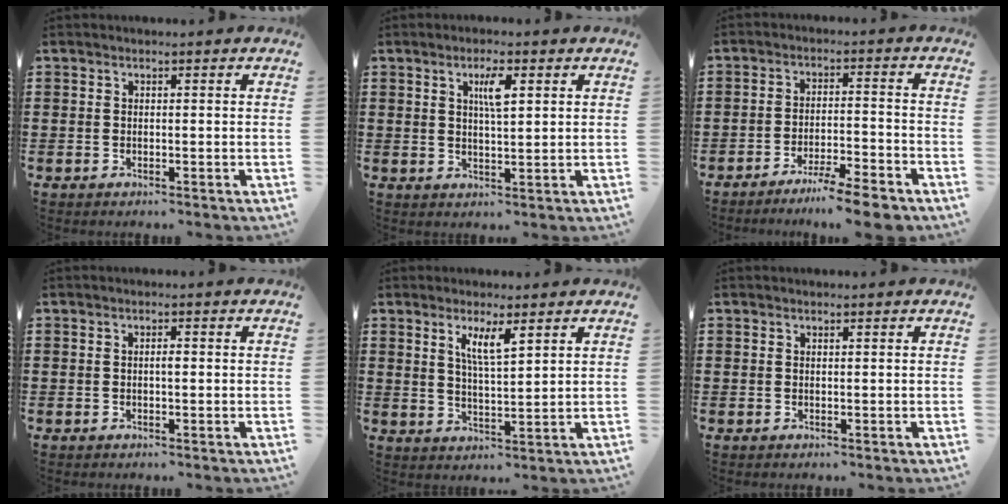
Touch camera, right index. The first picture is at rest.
{"total": 4.0, "force": [1.5, 1.0, 3.6], "torque": [-0.060, 0.002, 0.019]}
{"total": 6.3, "force": [-5.5, -0.2, 3.1], "torque": [-0.055, -0.009, -0.103]}
{"total": 0.9, "force": [0.0, 0.3, 0.9], "torque": [-0.019, -0.002, 0.000]}
{"total": 4.7, "force": [2.5, 1.1, 3.8], "torque": [-0.082, 0.004, 0.042]}
{"total": 0.0}